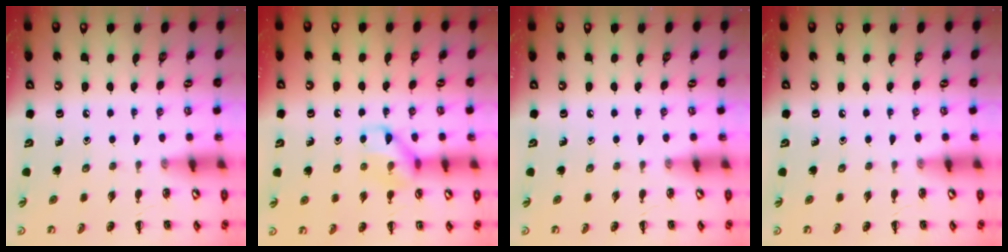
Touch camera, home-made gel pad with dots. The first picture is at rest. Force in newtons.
{"total": 10.7, "press": 10.7, "slide": 1.0}
{"total": 0.0}
{"total": 0.0}